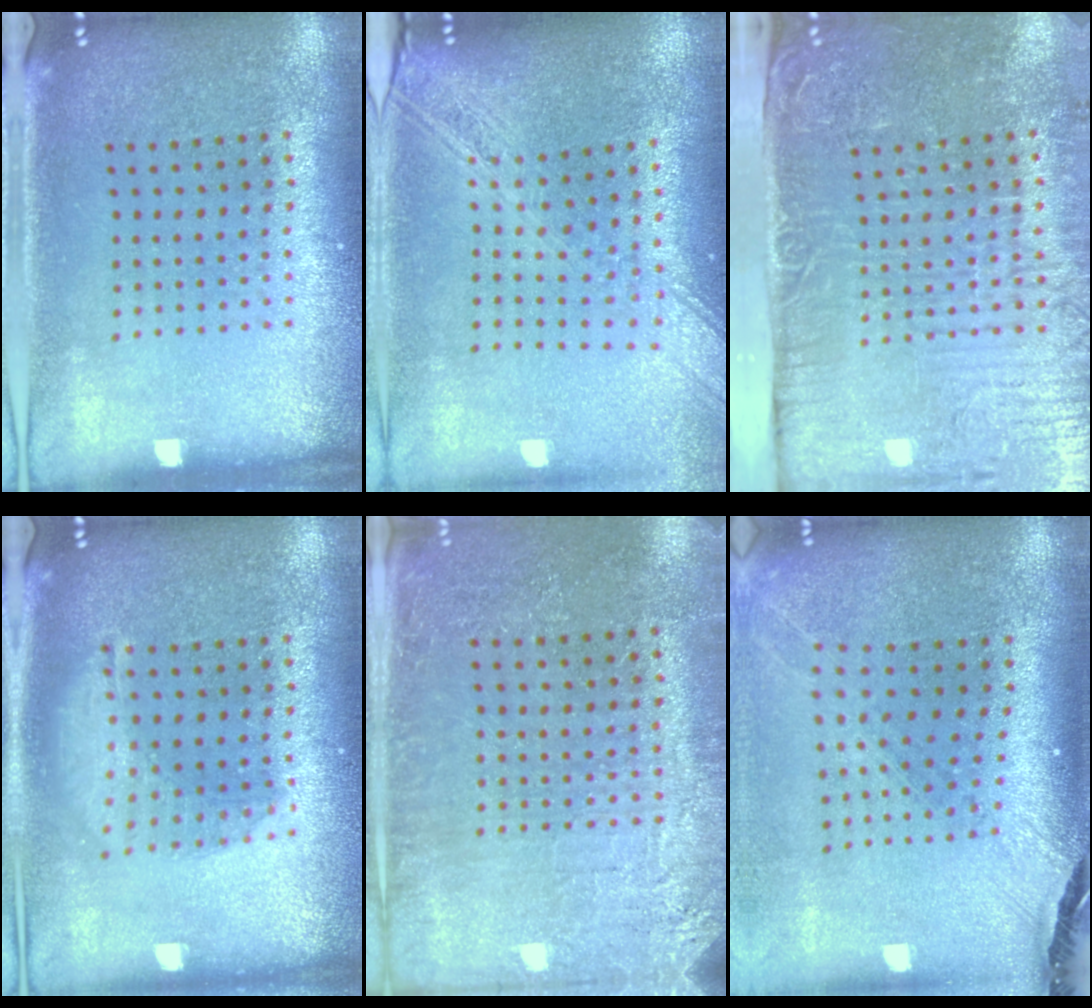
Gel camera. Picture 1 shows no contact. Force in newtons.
{"total": 2.2, "press": 1.8, "slide": 1.3}
{"total": 5.5, "press": 4.5, "slide": 3.0}
{"total": 1.4, "press": 1.3, "slide": 0.6}
{"total": 2.7, "press": 2.7, "slide": 0.4}
{"total": 1.5, "press": 1.4, "slide": 0.5}